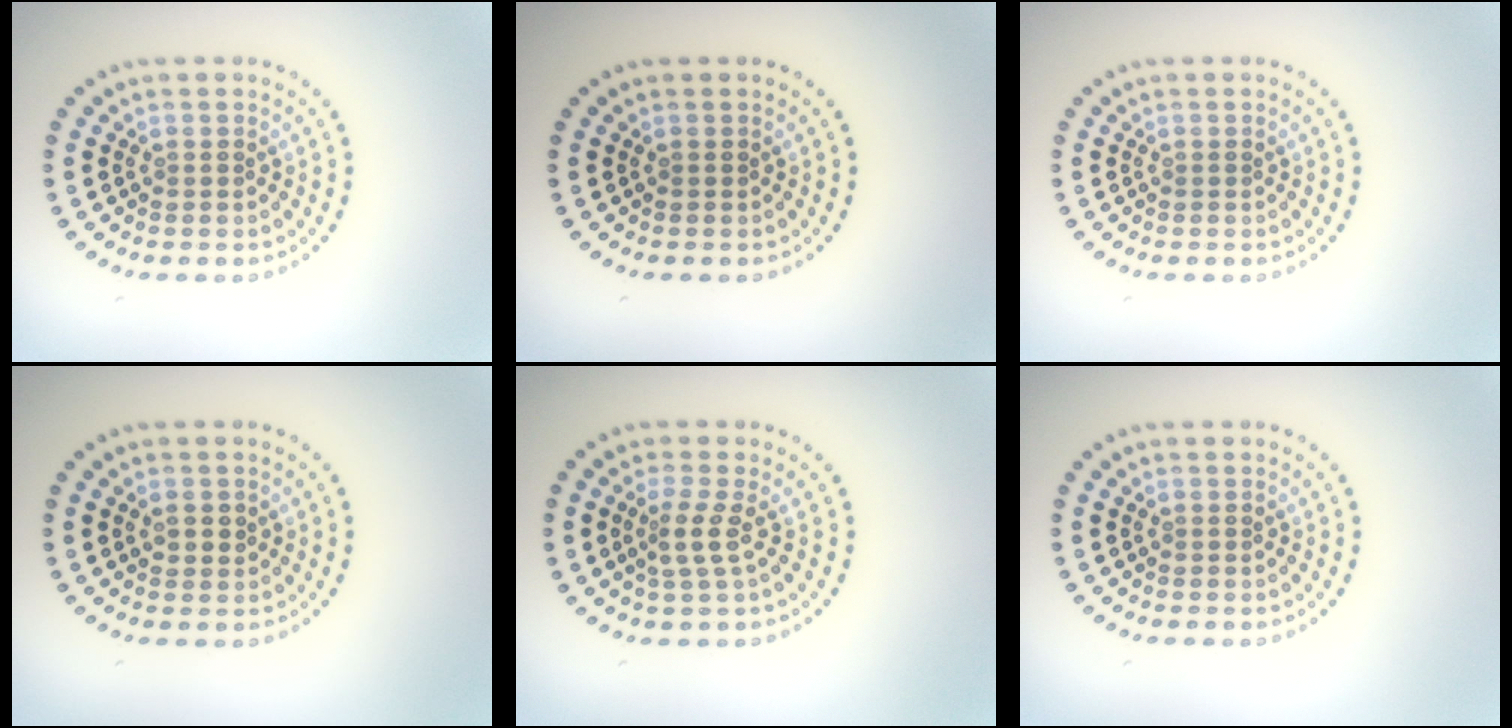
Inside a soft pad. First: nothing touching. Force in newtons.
{"total": 0.0}
{"total": 0.0}
{"total": 1.1, "press": 1.1, "slide": 0.3}
{"total": 2.1, "press": 1.5, "slide": 1.5}
{"total": 0.0}